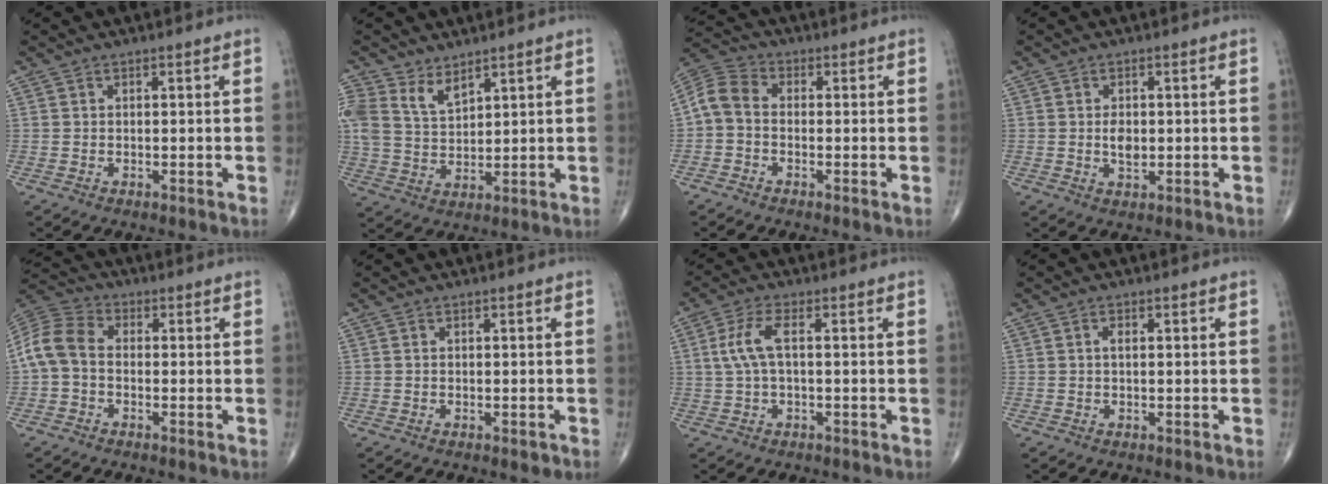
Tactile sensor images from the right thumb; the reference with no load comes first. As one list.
[{"total": 8.0, "force": [5.1, 4.5, 4.2], "torque": [-0.074, -0.020, 0.112]}, {"total": 6.2, "force": [-0.8, 4.3, 4.3], "torque": [-0.080, 0.020, -0.035]}, {"total": 3.3, "force": [0.0, 1.9, 2.6], "torque": [-0.040, -0.003, 0.003]}, {"total": 8.4, "force": [-0.8, 5.9, 6.0], "torque": [-0.118, 0.024, -0.034]}, {"total": 1.2, "force": [-0.4, 0.6, 0.9], "torque": [-0.011, -0.002, -0.004]}, {"total": 5.4, "force": [0.5, 1.8, 5.1], "torque": [-0.131, 0.016, 0.007]}, {"total": 1.4, "force": [0.3, 0.7, 1.2], "torque": [-0.025, 0.005, 0.005]}]